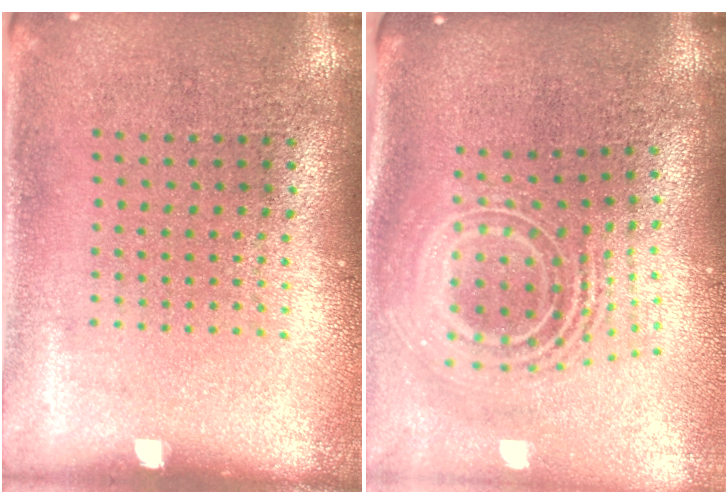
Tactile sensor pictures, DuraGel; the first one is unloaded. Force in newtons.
{"total": 2.7, "press": 1.8, "slide": 2.0}